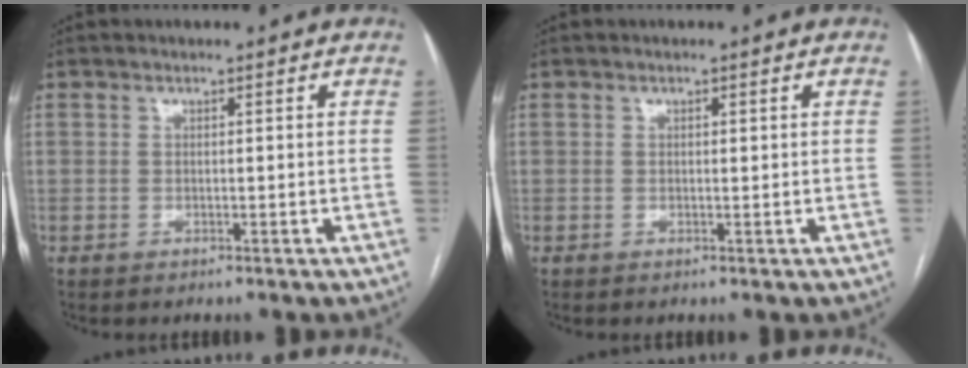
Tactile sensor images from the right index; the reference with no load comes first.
{"total": 0.5, "force": [0.1, 0.1, 0.5], "torque": [-0.009, 0.000, 0.001]}